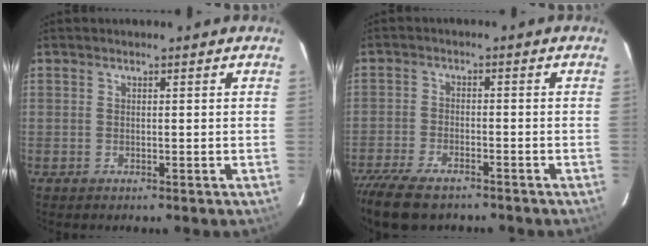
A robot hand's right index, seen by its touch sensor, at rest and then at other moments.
{"total": 11.0, "force": [-8.9, 3.7, 5.2], "torque": [-0.131, -0.031, -0.161]}